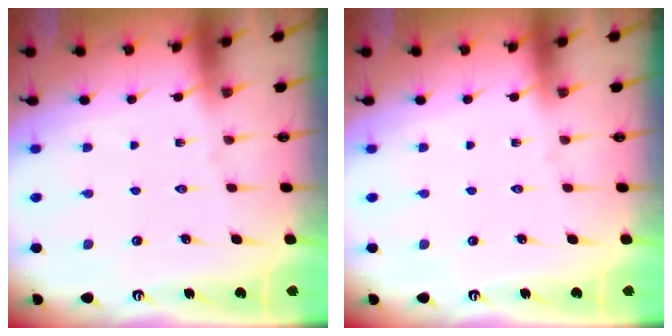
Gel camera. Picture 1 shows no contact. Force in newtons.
{"total": 0.0}